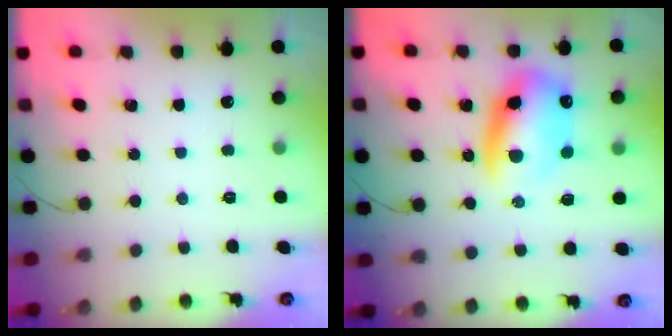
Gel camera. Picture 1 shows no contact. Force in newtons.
{"total": 13.3, "press": 12.8, "slide": 3.7}